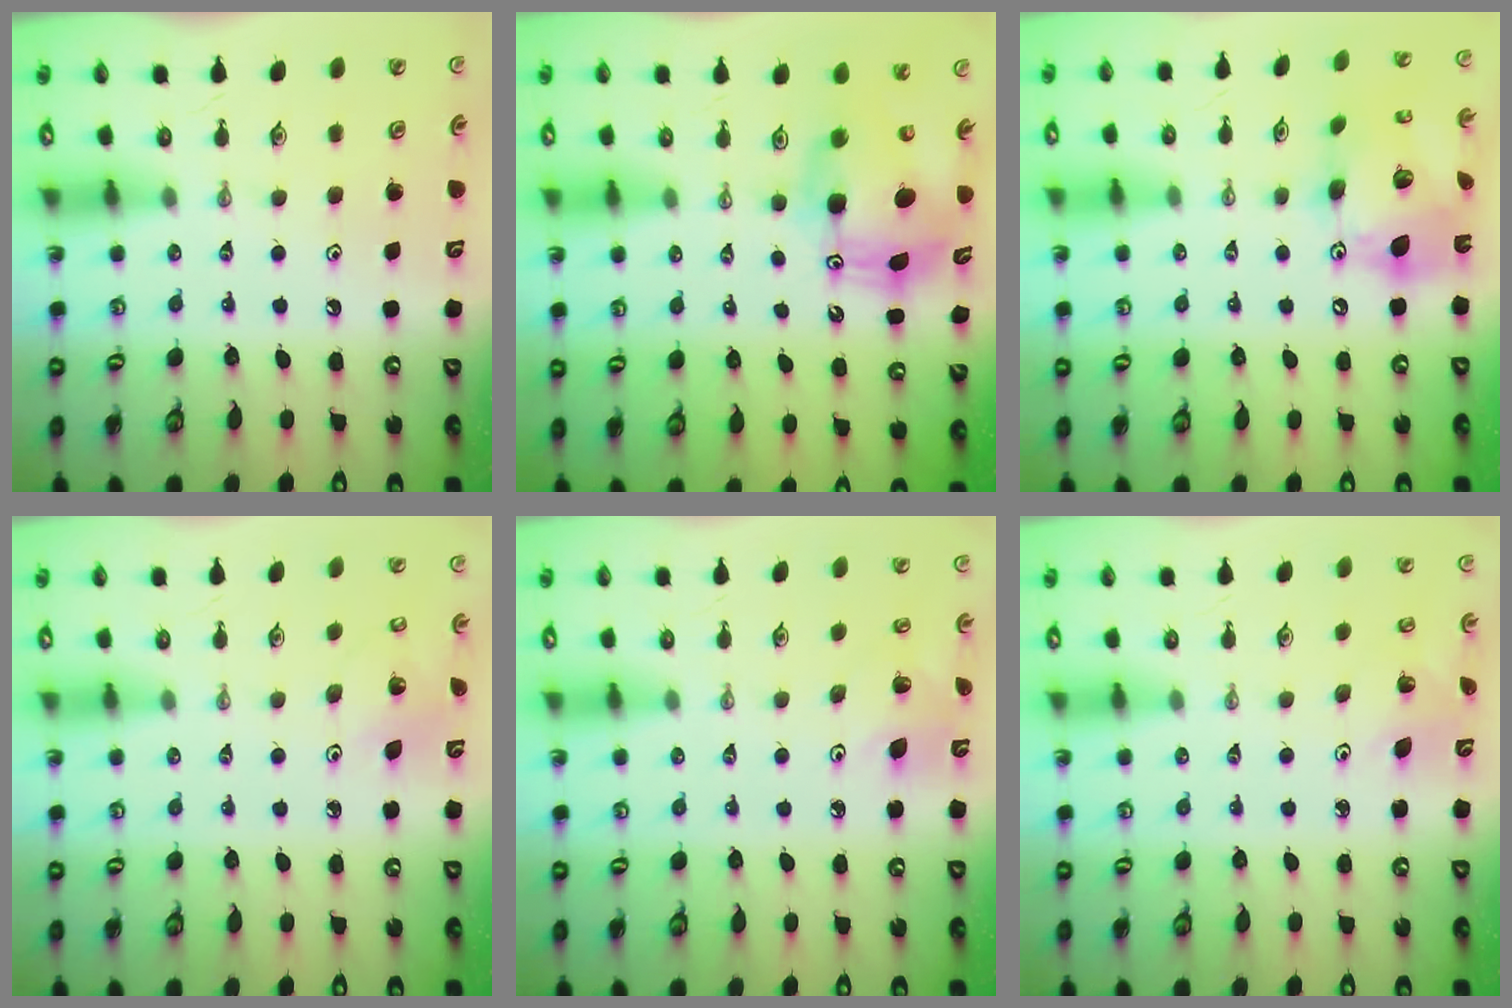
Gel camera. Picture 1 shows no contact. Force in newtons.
{"total": 10.4, "press": 10.4, "slide": 0.7}
{"total": 18.4, "press": 18.3, "slide": 2.0}
{"total": 4.1, "press": 4.1, "slide": 0.3}
{"total": 6.2, "press": 5.9, "slide": 1.8}
{"total": 2.7, "press": 2.7, "slide": 0.3}